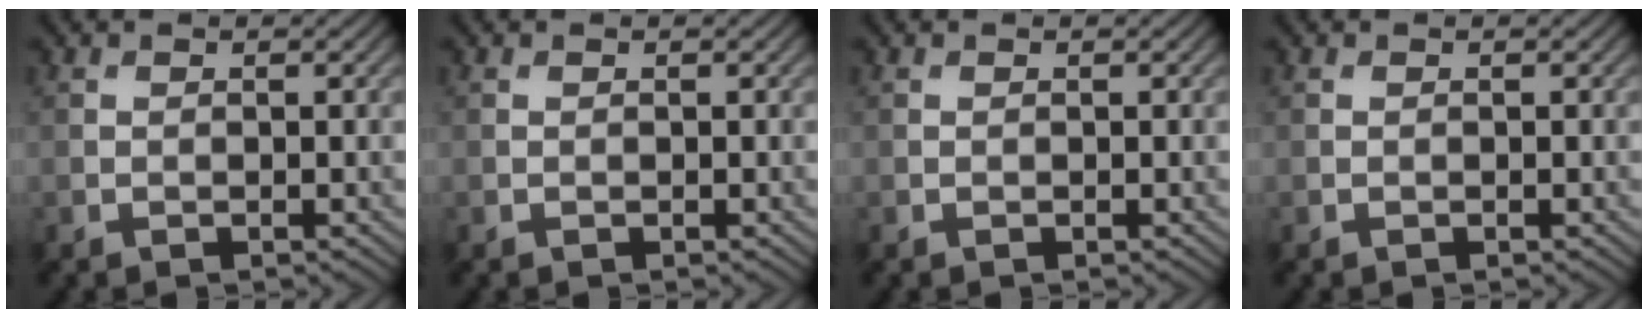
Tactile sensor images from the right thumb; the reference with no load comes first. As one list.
[{"total": 0.0}, {"total": 0.0}, {"total": 0.0}]